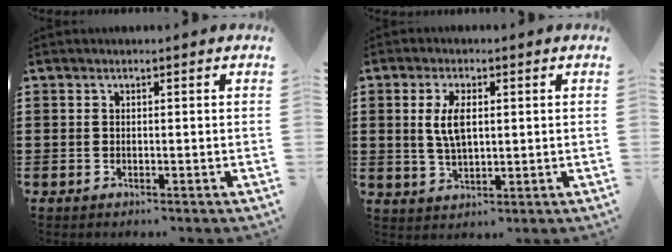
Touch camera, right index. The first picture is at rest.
{"total": 5.2, "force": [0.9, 2.3, 4.6], "torque": [-0.101, 0.007, 0.011]}